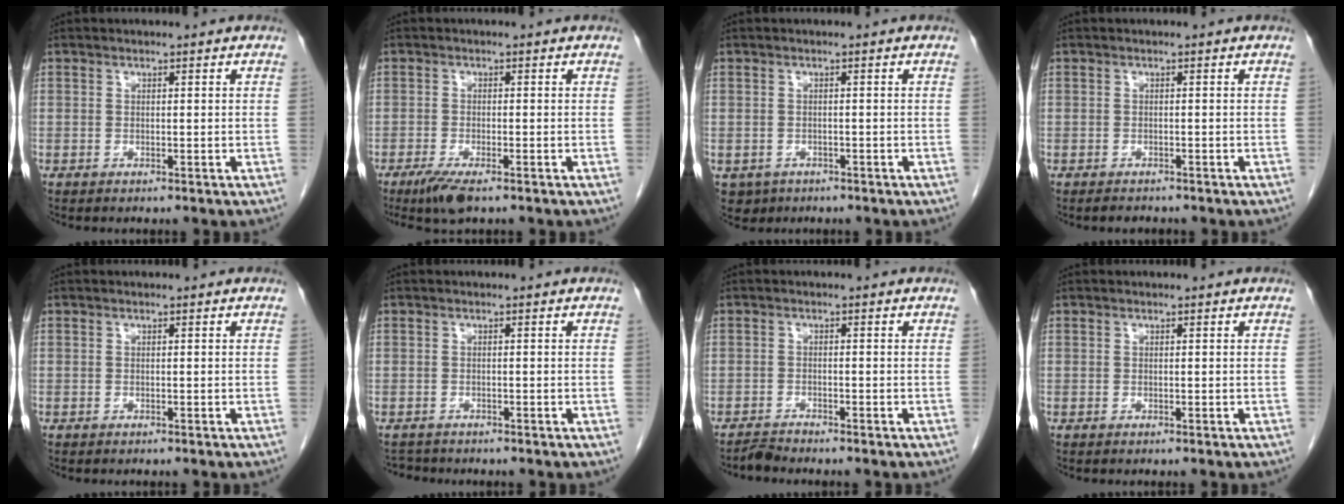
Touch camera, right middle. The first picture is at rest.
{"total": 4.7, "force": [-3.2, 0.9, 3.3], "torque": [-0.066, -0.013, -0.054]}
{"total": 3.2, "force": [-1.8, 2.6, 0.5], "torque": [-0.009, 0.002, -0.024]}
{"total": 1.4, "force": [-1.2, 0.6, 0.3], "torque": [-0.009, -0.002, -0.016]}
{"total": 0.0}
{"total": 1.8, "force": [-1.7, 0.5, -0.2], "torque": [-0.001, -0.006, -0.029]}
{"total": 1.6, "force": [-1.5, -0.2, -0.1], "torque": [0.000, -0.008, -0.030]}
{"total": 0.0}